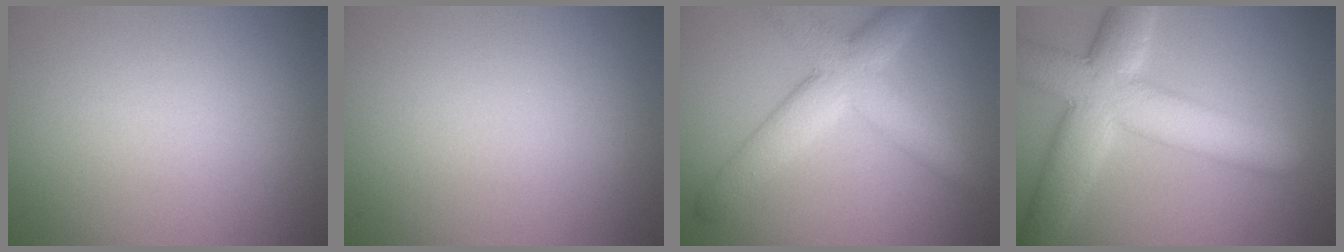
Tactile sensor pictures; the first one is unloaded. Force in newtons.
{"total": 0.0}
{"total": 6.2, "press": 6.2, "slide": 0.5}
{"total": 9.5, "press": 9.5, "slide": 0.7}